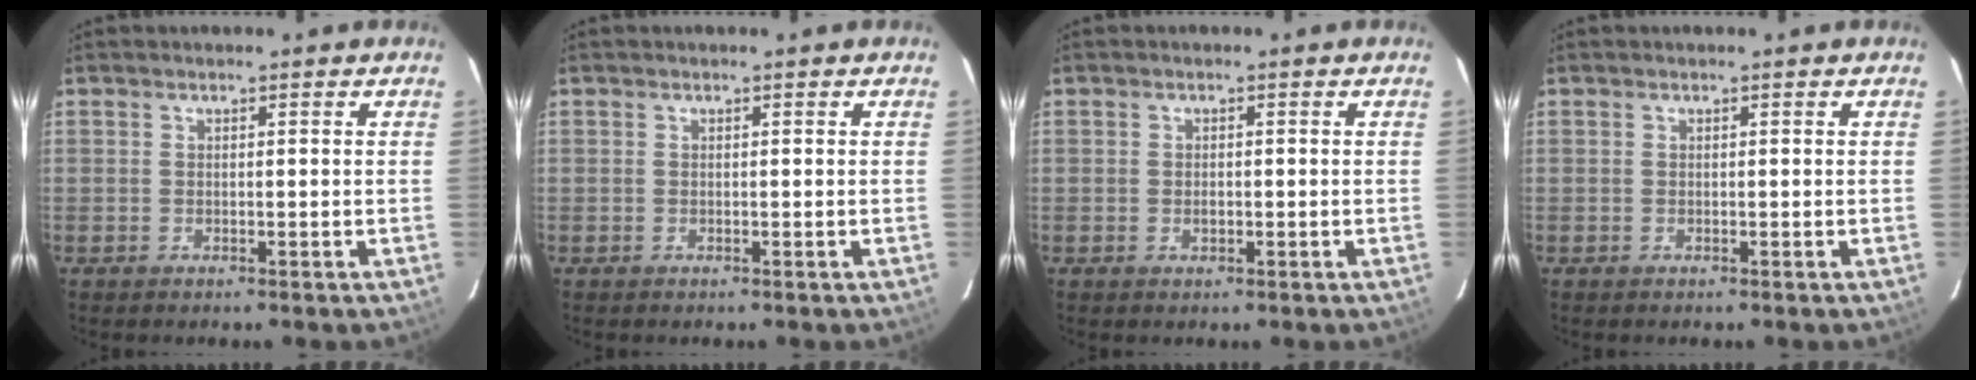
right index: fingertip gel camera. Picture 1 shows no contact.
{"total": 0.0}
{"total": 1.1, "force": [-0.2, 0.9, 0.7], "torque": [-0.009, 0.001, -0.003]}
{"total": 0.0}